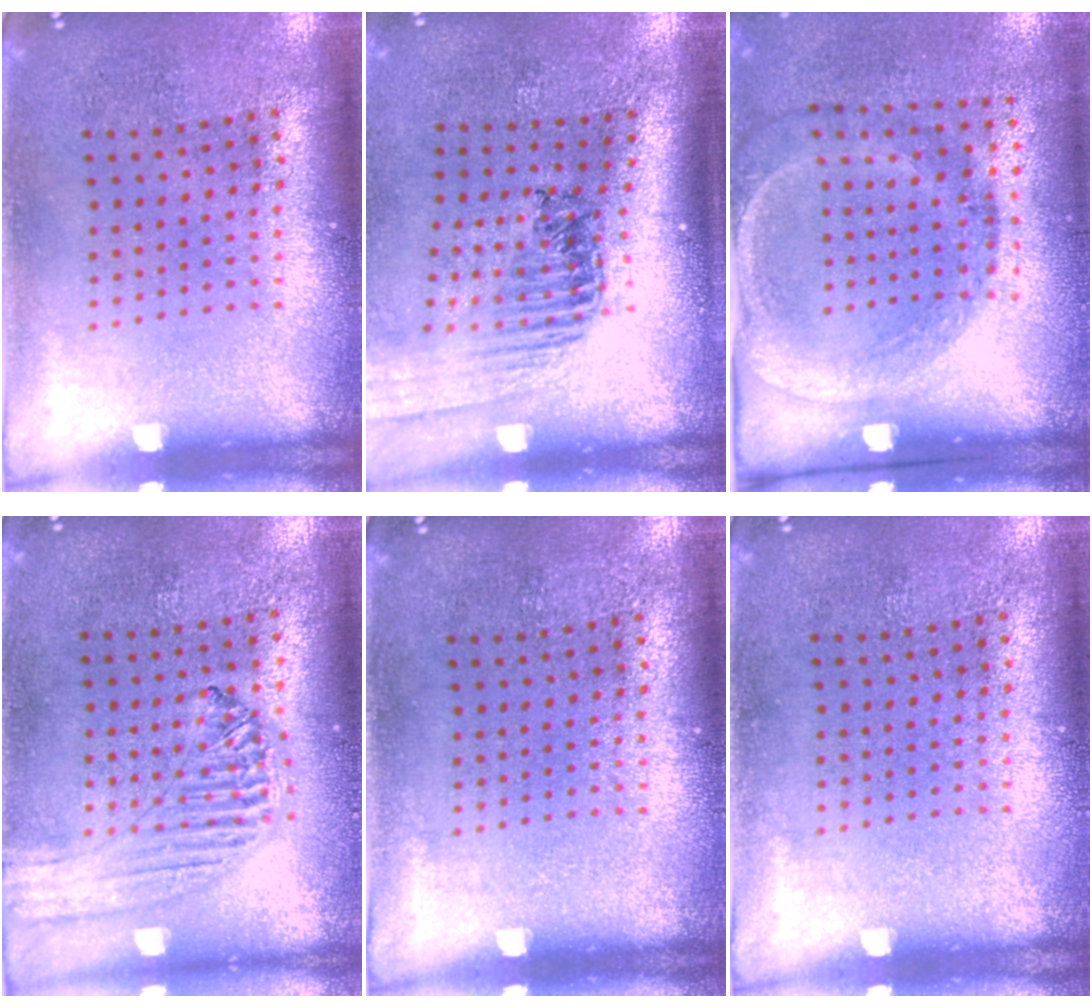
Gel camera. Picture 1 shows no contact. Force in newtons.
{"total": 1.5, "press": 1.5, "slide": 0.2}
{"total": 1.8, "press": 1.1, "slide": 1.4}
{"total": 1.3, "press": 1.3, "slide": 0.2}
{"total": 0.0}
{"total": 0.0}